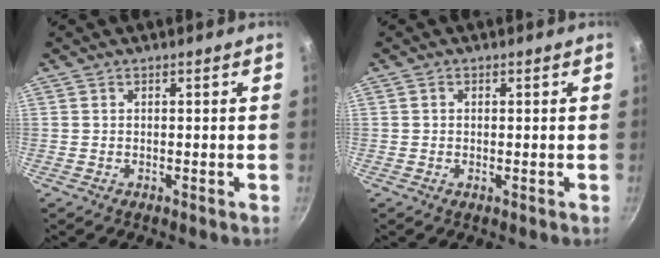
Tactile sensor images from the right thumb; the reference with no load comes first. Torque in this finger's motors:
{"motor_torque": [-0.76, -0.13, -0.31, -0.02, 0.05]}